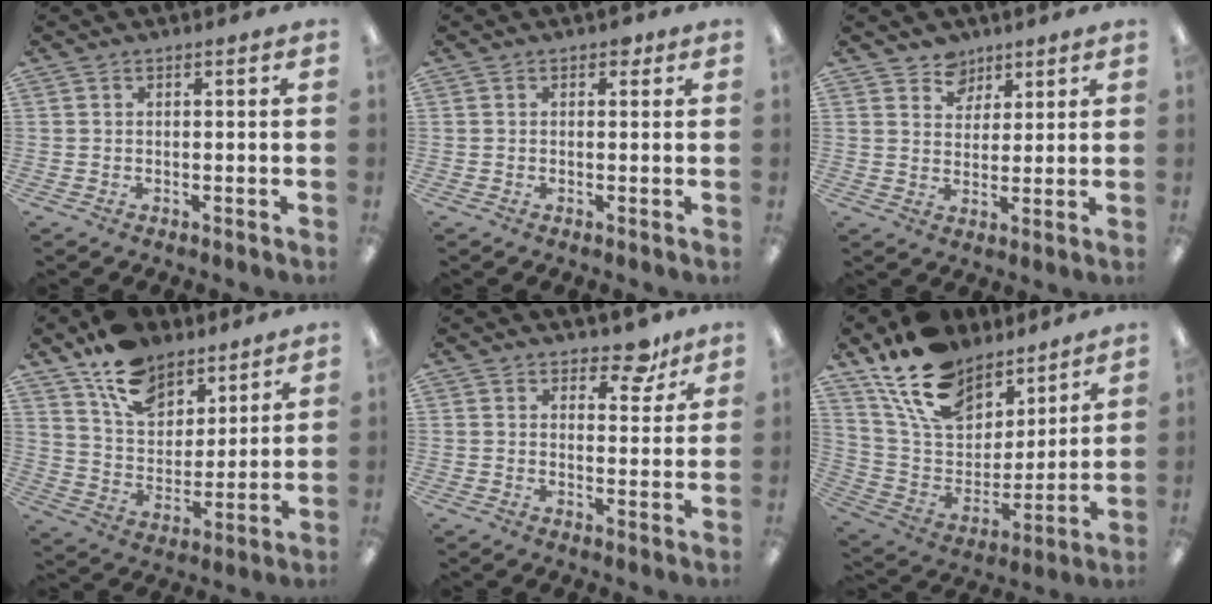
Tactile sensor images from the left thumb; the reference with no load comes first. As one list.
[{"total": 1.9, "force": [0.9, 1.2, 1.0], "torque": [-0.006, -0.002, 0.012]}, {"total": 6.2, "force": [4.6, 4.2, 0.4], "torque": [0.000, -0.028, 0.083]}, {"total": 14.1, "force": [10.4, 8.0, 5.1], "torque": [-0.101, -0.057, 0.198]}, {"total": 7.4, "force": [5.5, 3.5, 3.5], "torque": [-0.026, -0.031, 0.090]}, {"total": 17.8, "force": [13.2, 9.7, 6.9], "torque": [-0.154, -0.075, 0.248]}]